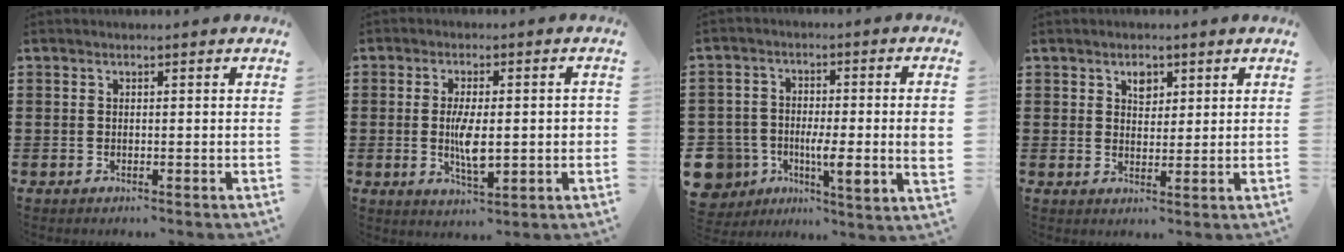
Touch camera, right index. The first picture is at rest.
{"total": 7.0, "force": [-0.2, 2.0, 6.7], "torque": [-0.138, -0.004, -0.011]}
{"total": 8.0, "force": [-2.1, 5.3, 5.6], "torque": [-0.135, -0.007, -0.040]}
{"total": 2.6, "force": [1.5, 1.7, 1.3], "torque": [-0.015, -0.001, 0.025]}